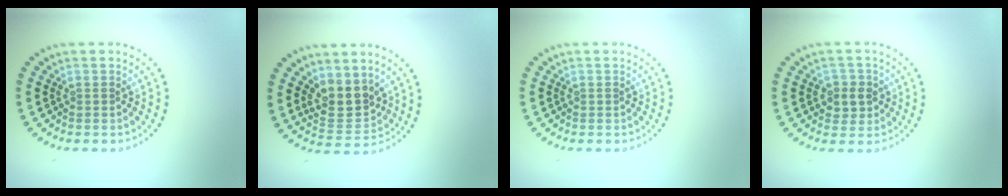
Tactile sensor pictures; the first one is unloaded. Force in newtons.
{"total": 3.8, "press": 3.4, "slide": 1.6}
{"total": 0.0}
{"total": 2.3, "press": 2.2, "slide": 0.7}